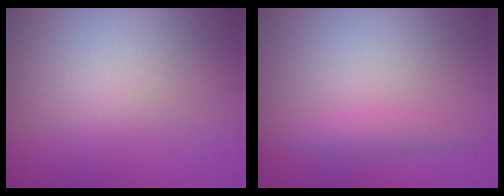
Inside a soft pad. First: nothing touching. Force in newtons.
{"total": 1.6, "press": 1.6, "slide": 0.1}